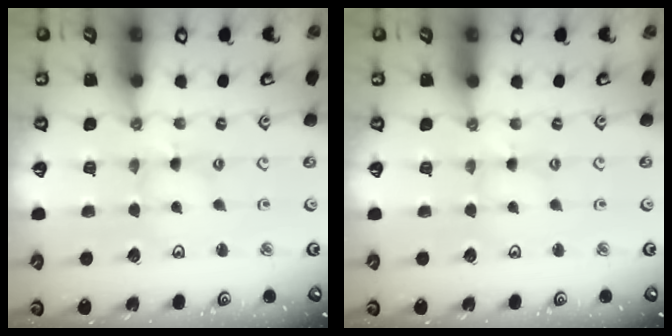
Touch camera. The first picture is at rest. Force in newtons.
{"total": 1.7, "press": 1.6, "slide": 0.3}